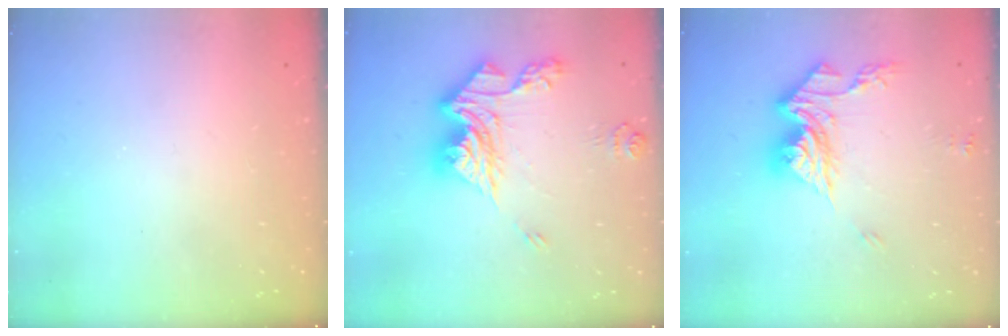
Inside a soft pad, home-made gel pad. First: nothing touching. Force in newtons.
{"total": 17.0, "press": 16.9, "slide": 1.7}
{"total": 14.7, "press": 14.6, "slide": 1.5}